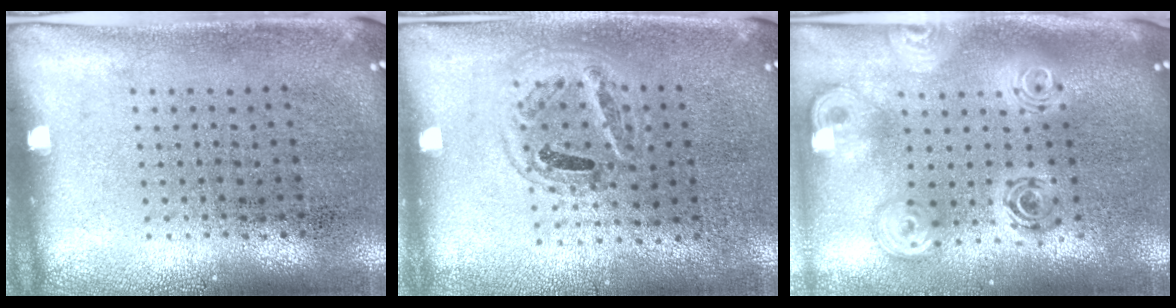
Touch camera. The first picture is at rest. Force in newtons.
{"total": 0.9, "press": 0.9, "slide": 0.2}
{"total": 2.6, "press": 1.9, "slide": 1.7}